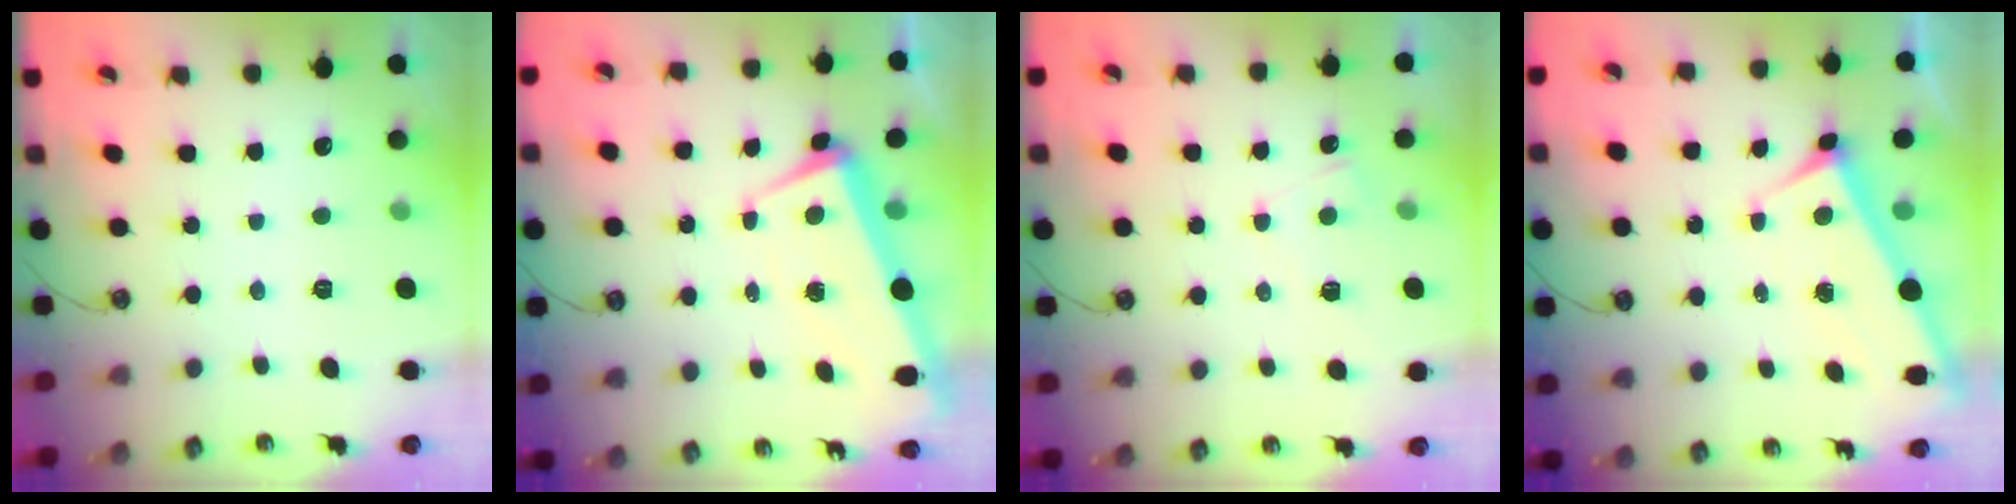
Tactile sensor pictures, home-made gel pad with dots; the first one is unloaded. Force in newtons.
{"total": 0.9, "press": 0.4, "slide": 0.8}
{"total": 2.3, "press": 2.3, "slide": 0.3}
{"total": 3.6, "press": 3.6, "slide": 0.2}